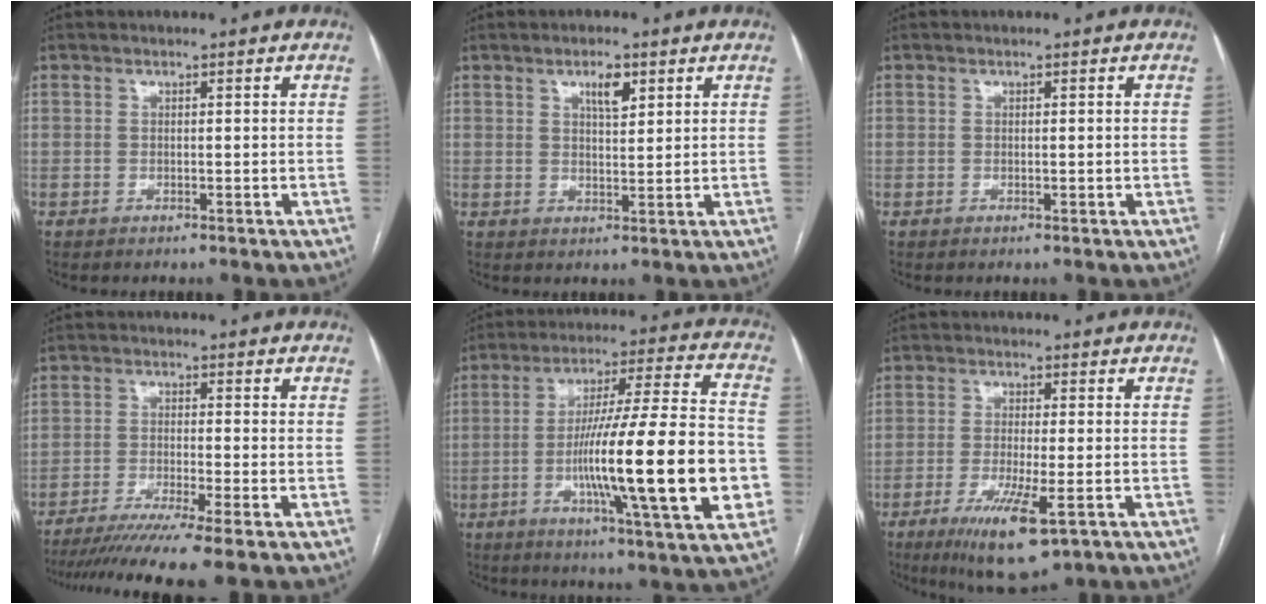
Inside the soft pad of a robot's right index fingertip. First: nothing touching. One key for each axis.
{"total": 3.6, "fx": 1.9, "fy": 1.1, "fz": 2.8, "tx": -0.047, "ty": 0.000, "tz": 0.033}
{"total": 0.6, "fx": -0.1, "fy": 0.1, "fz": 0.6, "tx": -0.011, "ty": -0.002, "tz": 0.001}
{"total": 11.2, "fx": -8.8, "fy": -1.7, "fz": 6.7, "tx": -0.088, "ty": -0.030, "tz": -0.135}
{"total": 23.4, "fx": -4.9, "fy": 1.0, "fz": 22.9, "tx": -0.336, "ty": -0.005, "tz": -0.080}
{"total": 9.4, "fx": -4.4, "fy": 1.5, "fz": 8.1, "tx": -0.147, "ty": -0.026, "tz": -0.067}